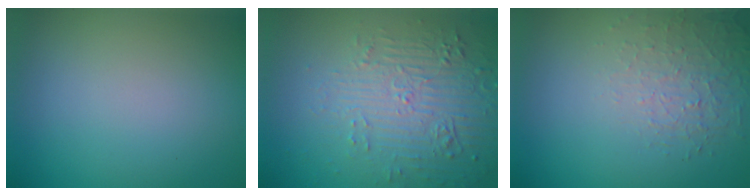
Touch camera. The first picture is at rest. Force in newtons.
{"total": 5.9, "press": 3.6, "slide": 4.7}
{"total": 1.5, "press": 0.8, "slide": 1.3}